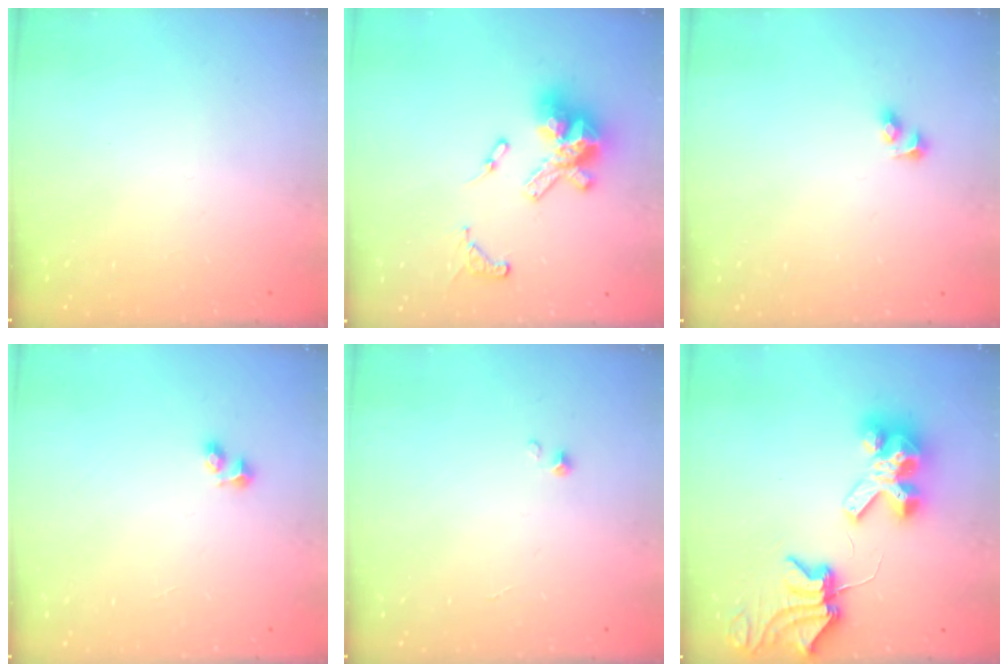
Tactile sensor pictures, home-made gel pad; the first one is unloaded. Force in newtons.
{"total": 15.9, "press": 15.9, "slide": 1.7}
{"total": 2.7, "press": 2.4, "slide": 1.1}
{"total": 3.7, "press": 3.6, "slide": 1.1}
{"total": 0.0}
{"total": 10.0, "press": 9.9, "slide": 1.6}